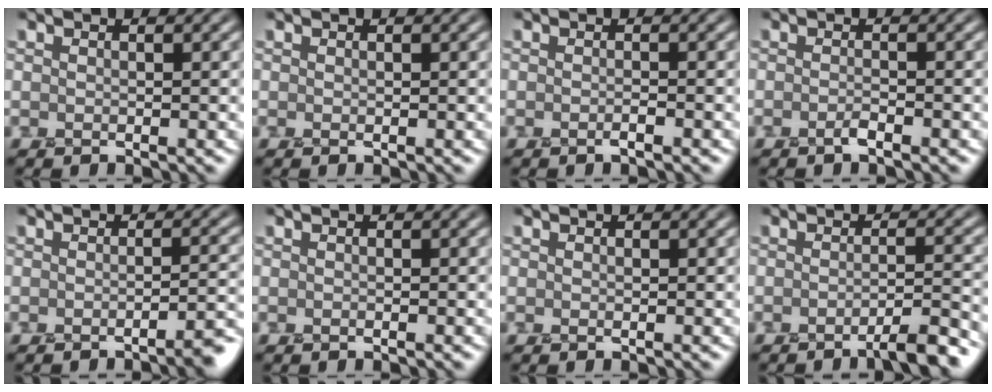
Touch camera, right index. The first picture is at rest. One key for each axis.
{"total": 0.0}
{"total": 0.7, "fx": -0.3, "fy": 0.2, "fz": 0.6, "tx": -0.003, "ty": 0.002, "tz": -0.009}
{"total": 0.8, "fx": -0.6, "fy": 0.2, "fz": 0.5, "tx": -0.006, "ty": 0.007, "tz": -0.016}
{"total": 2.9, "fx": -1.7, "fy": 0.6, "fz": 2.2, "tx": -0.019, "ty": 0.002, "tz": -0.038}
{"total": 0.0}
{"total": 0.0}
{"total": 3.6, "fx": -2.4, "fy": 0.6, "fz": 2.6, "tx": -0.027, "ty": 0.009, "tz": -0.053}